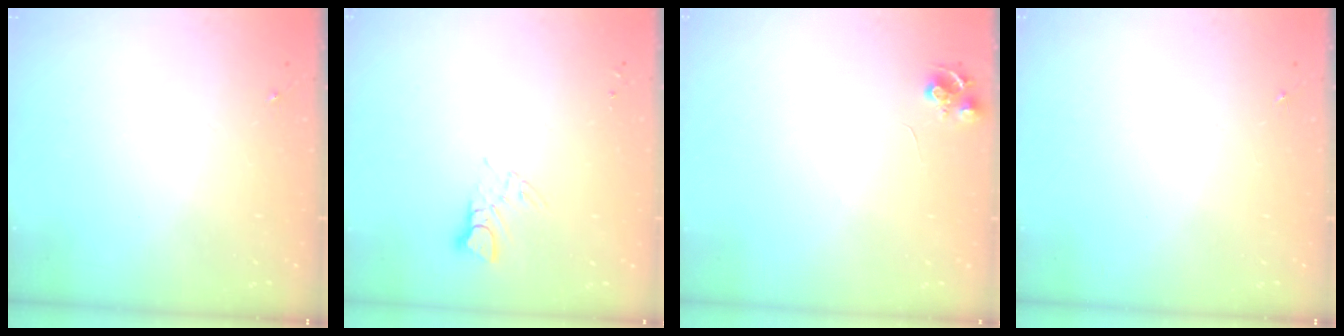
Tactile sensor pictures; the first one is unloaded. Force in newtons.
{"total": 3.9, "press": 3.9, "slide": 0.4}
{"total": 6.8, "press": 6.7, "slide": 0.9}
{"total": 0.0}